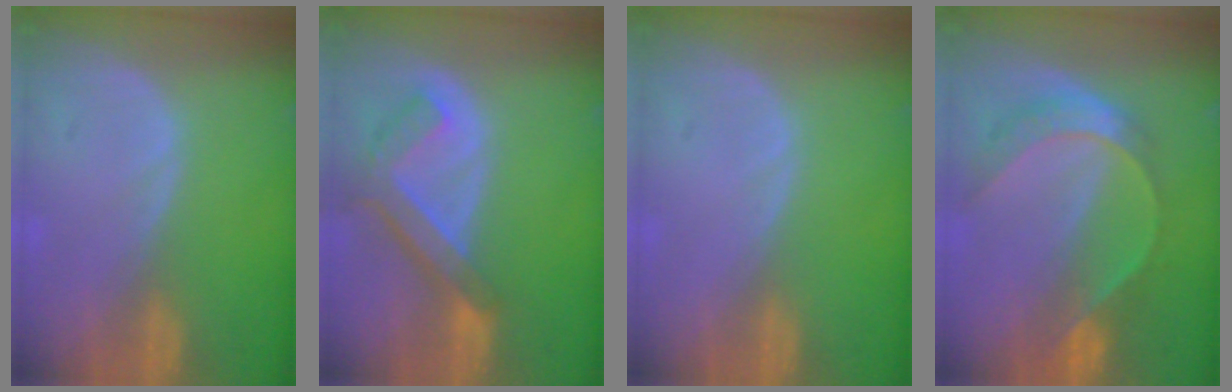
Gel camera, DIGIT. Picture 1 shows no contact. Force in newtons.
{"total": 7.6, "press": 6.6, "slide": 3.8}
{"total": 0.0}
{"total": 7.6, "press": 6.4, "slide": 4.2}